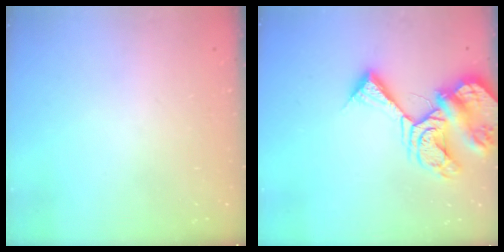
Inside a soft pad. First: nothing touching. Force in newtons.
{"total": 14.0, "press": 13.9, "slide": 1.7}